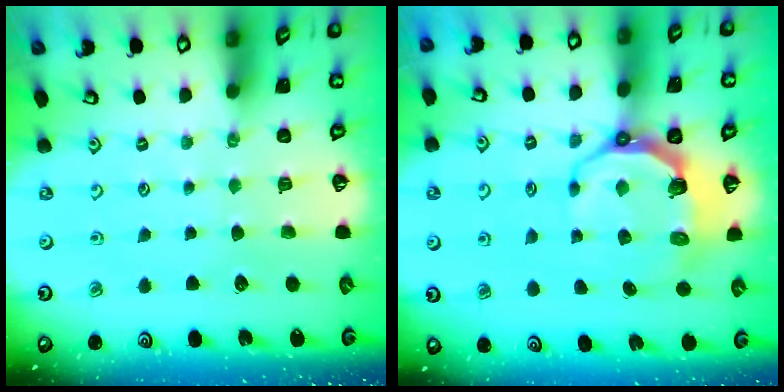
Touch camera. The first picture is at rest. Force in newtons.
{"total": 7.8, "press": 6.4, "slide": 4.4}